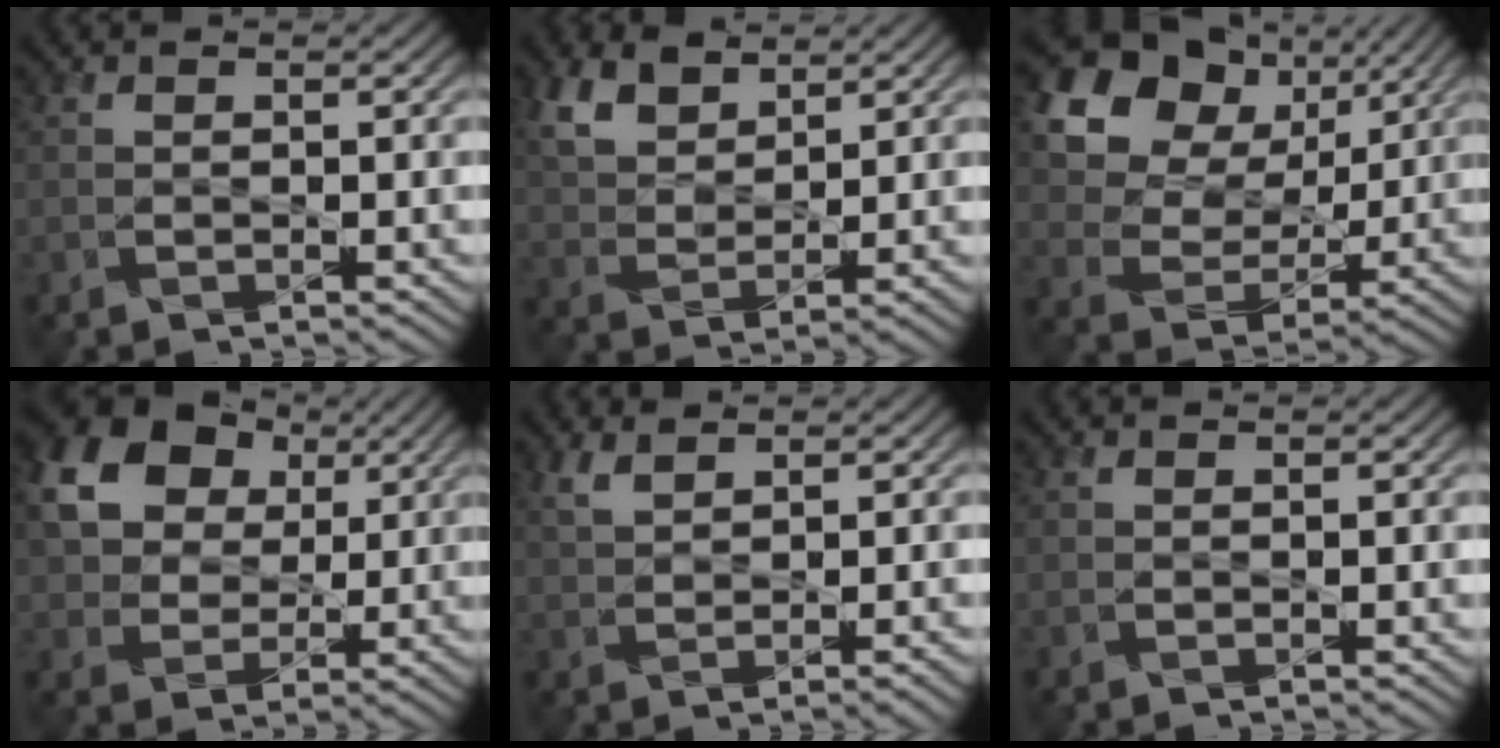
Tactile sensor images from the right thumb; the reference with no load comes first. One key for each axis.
{"total": 6.3, "fx": 4.1, "fy": 3.1, "fz": 3.6, "tx": -0.094, "ty": 0.004, "tz": 0.087}
{"total": 14.9, "fx": 6.7, "fy": 10.8, "fz": 7.8, "tx": -0.196, "ty": 0.035, "tz": 0.118}
{"total": 15.3, "fx": 5.6, "fy": 11.4, "fz": 8.6, "tx": -0.217, "ty": 0.048, "tz": 0.117}
{"total": 2.9, "fx": 1.7, "fy": 0.9, "fz": 2.2, "tx": -0.055, "ty": 0.006, "tz": 0.038}
{"total": 0.0}